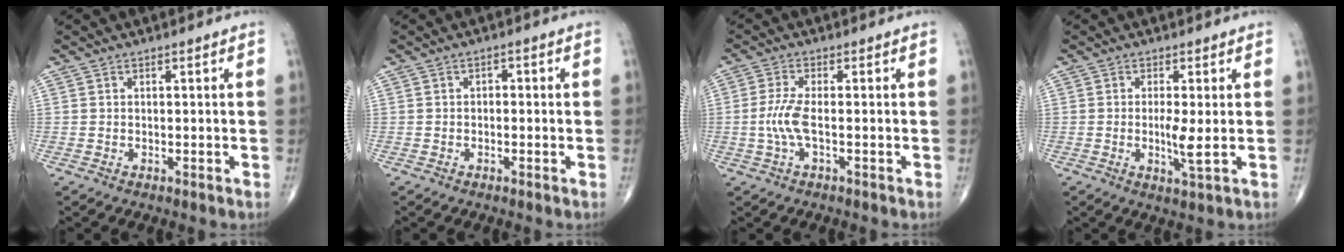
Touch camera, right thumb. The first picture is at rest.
{"total": 1.1, "force": [-0.2, 0.8, 0.8], "torque": [-0.002, 0.004, -0.008]}
{"total": 4.6, "force": [-0.8, 1.2, 4.4], "torque": [-0.115, 0.003, -0.021]}
{"total": 3.9, "force": [-0.1, 0.4, 3.8], "torque": [-0.082, -0.013, -0.003]}